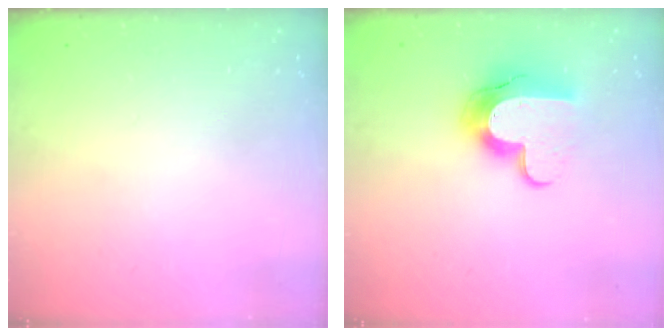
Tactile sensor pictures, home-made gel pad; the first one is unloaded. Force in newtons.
{"total": 13.0, "press": 13.0, "slide": 1.0}